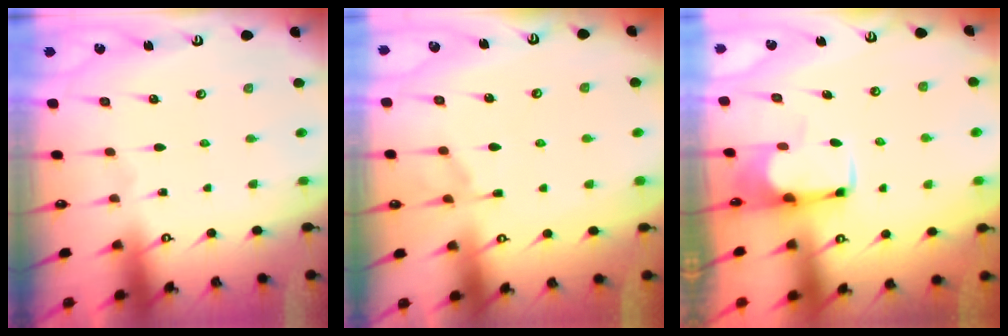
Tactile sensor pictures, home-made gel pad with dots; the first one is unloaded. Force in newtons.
{"total": 1.7, "press": 0.7, "slide": 1.5}
{"total": 1.8, "press": 1.6, "slide": 0.8}